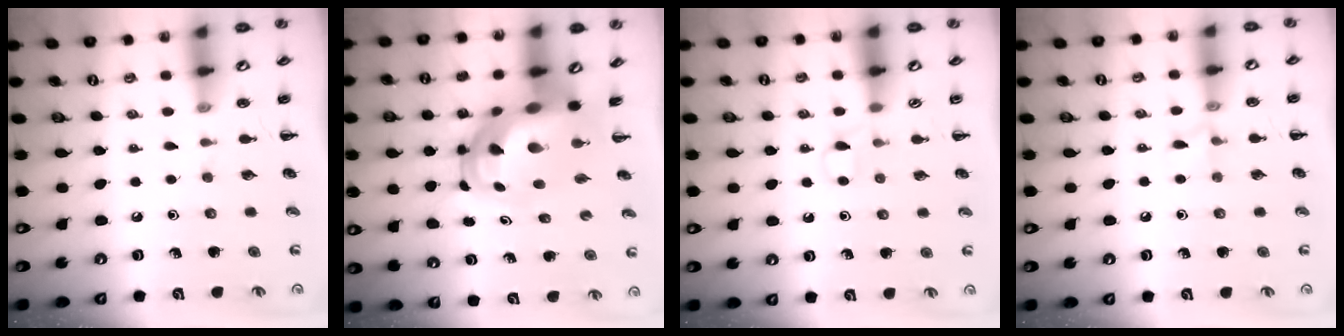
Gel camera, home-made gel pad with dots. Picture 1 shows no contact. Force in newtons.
{"total": 10.2, "press": 9.8, "slide": 2.6}
{"total": 2.6, "press": 2.5, "slide": 0.9}
{"total": 5.8, "press": 5.6, "slide": 1.7}